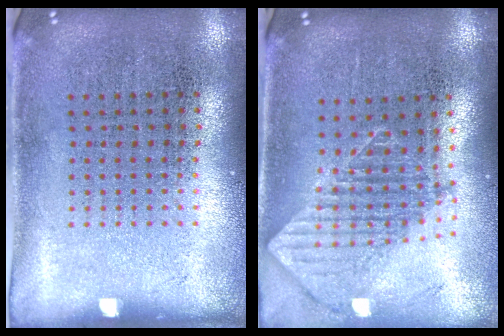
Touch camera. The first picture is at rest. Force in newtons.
{"total": 1.6, "press": 1.3, "slide": 0.9}